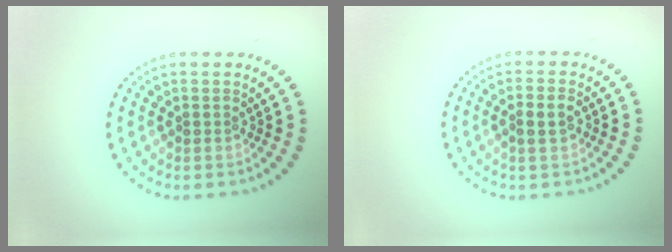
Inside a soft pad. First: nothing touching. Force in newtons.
{"total": 2.1, "press": 2.0, "slide": 0.4}